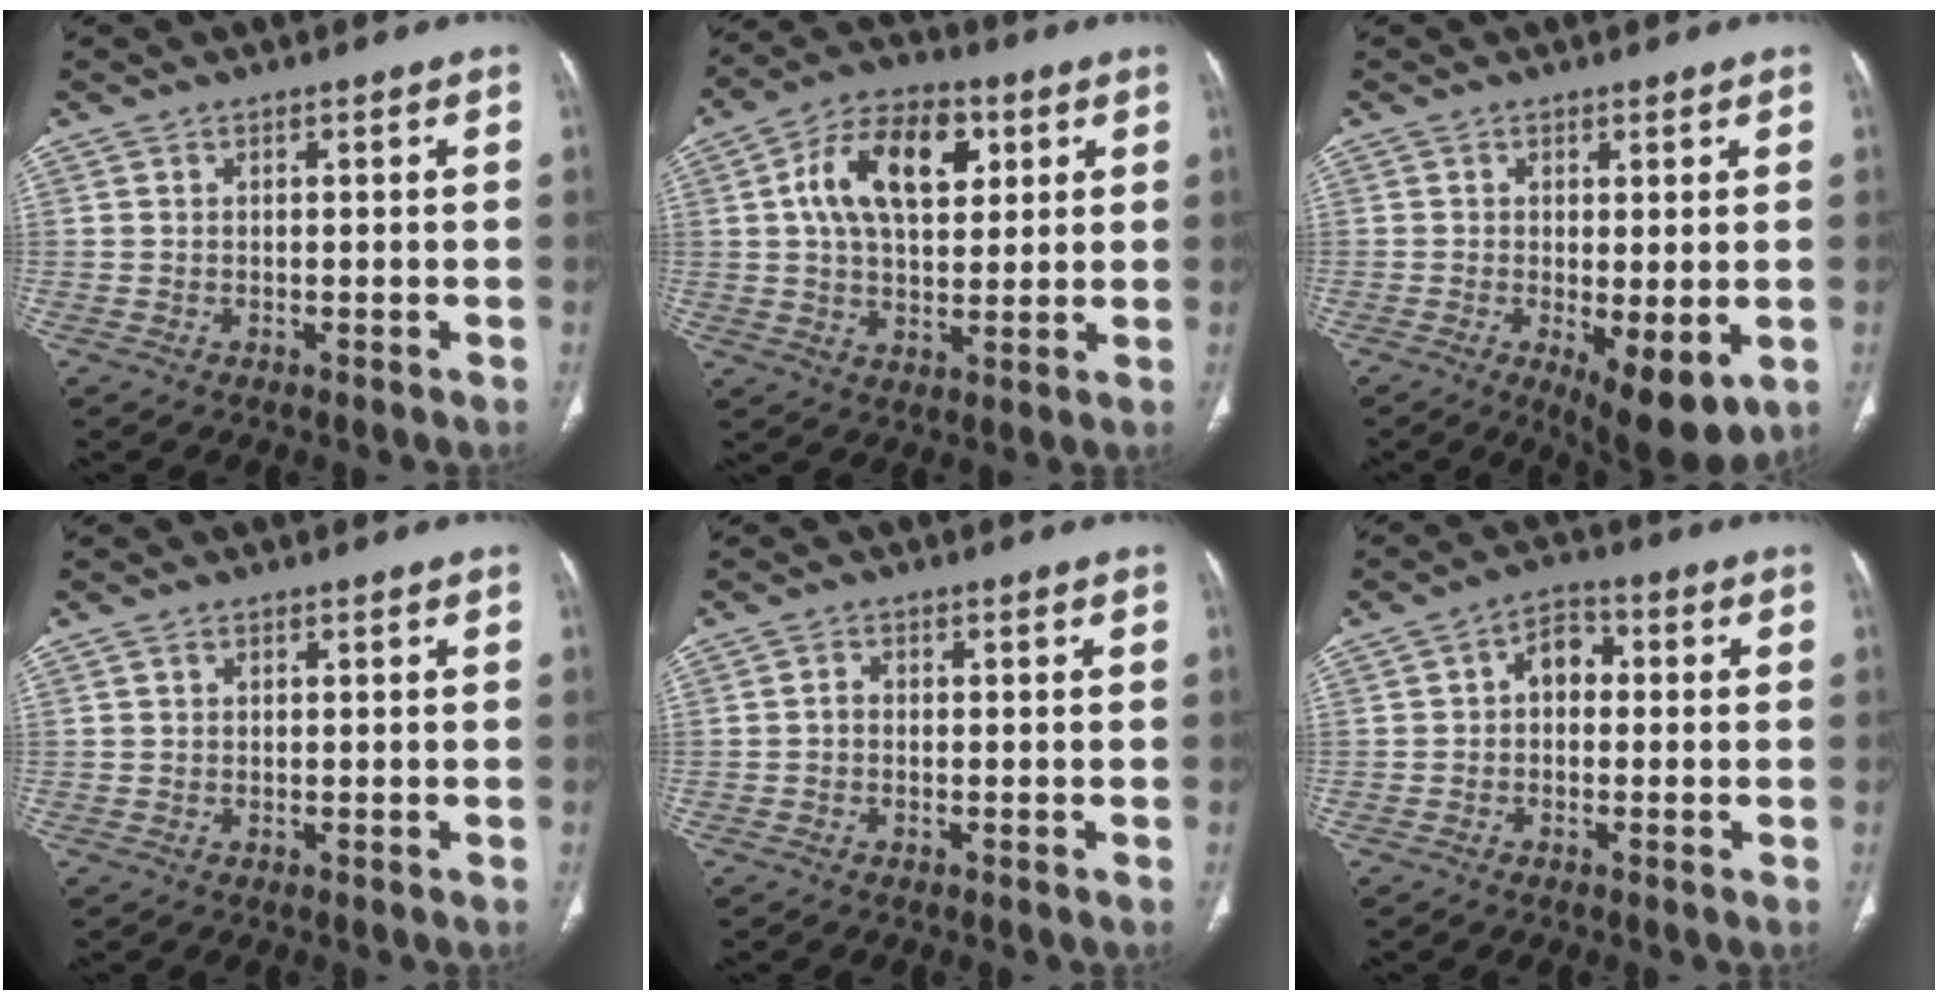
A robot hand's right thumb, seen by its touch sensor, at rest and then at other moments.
{"total": 15.2, "force": [4.4, 9.1, 11.4], "torque": [-0.172, 0.005, 0.072]}
{"total": 9.2, "force": [-2.3, 3.4, 8.3], "torque": [-0.122, -0.024, -0.028]}
{"total": 0.8, "force": [0.4, 0.6, 0.3], "torque": [-0.003, 0.001, 0.006]}
{"total": 1.0, "force": [-0.3, 0.8, 0.6], "torque": [-0.007, 0.003, -0.009]}
{"total": 5.1, "force": [0.2, 3.7, 3.5], "torque": [-0.034, 0.019, -0.011]}